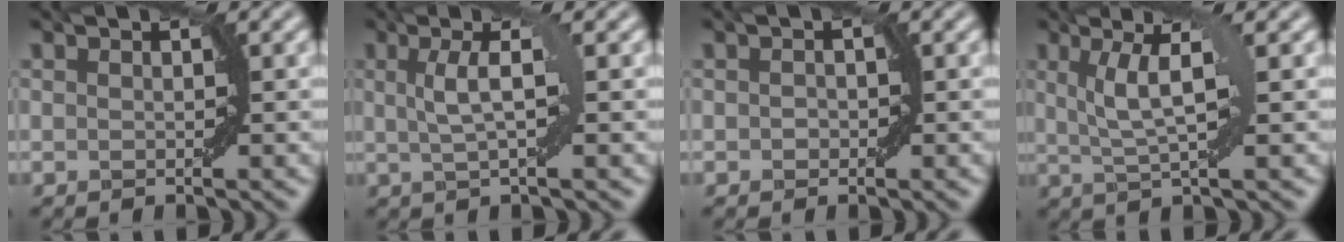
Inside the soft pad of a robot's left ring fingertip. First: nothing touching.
{"total": 3.3, "force": [0.6, 0.7, 3.2], "torque": [-0.055, 0.003, 0.010]}
{"total": 0.7, "force": [-0.1, 0.6, 0.4], "torque": [-0.004, -0.001, -0.002]}
{"total": 4.2, "force": [1.1, 0.7, 4.0], "torque": [-0.073, 0.000, 0.025]}